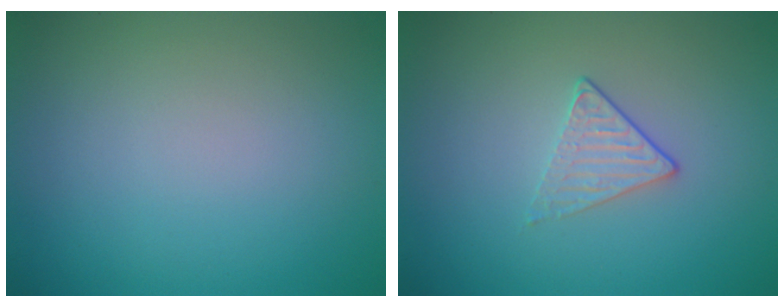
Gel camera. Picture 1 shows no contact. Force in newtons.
{"total": 1.4, "press": 1.1, "slide": 0.9}